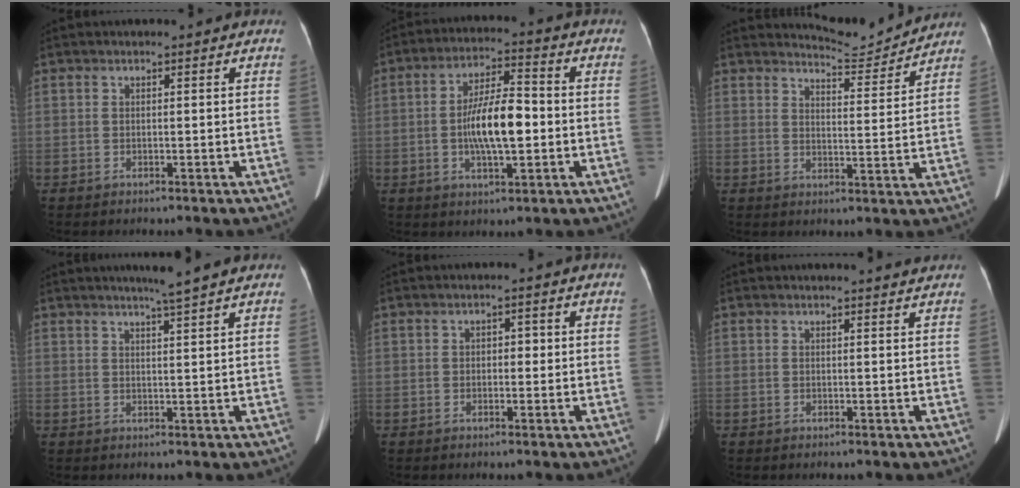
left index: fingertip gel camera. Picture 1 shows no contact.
{"total": 10.0, "force": [-1.4, 2.9, 9.5], "torque": [-0.181, 0.009, -0.023]}
{"total": 6.3, "force": [6.2, -0.4, -0.8], "torque": [-0.003, -0.016, 0.089]}
{"total": 3.8, "force": [3.1, -1.0, 1.9], "torque": [-0.031, -0.002, 0.050]}
{"total": 1.8, "force": [-0.1, 1.1, 1.4], "torque": [-0.018, 0.009, -0.001]}
{"total": 1.9, "force": [1.8, -0.3, 0.3], "torque": [-0.011, -0.006, 0.017]}